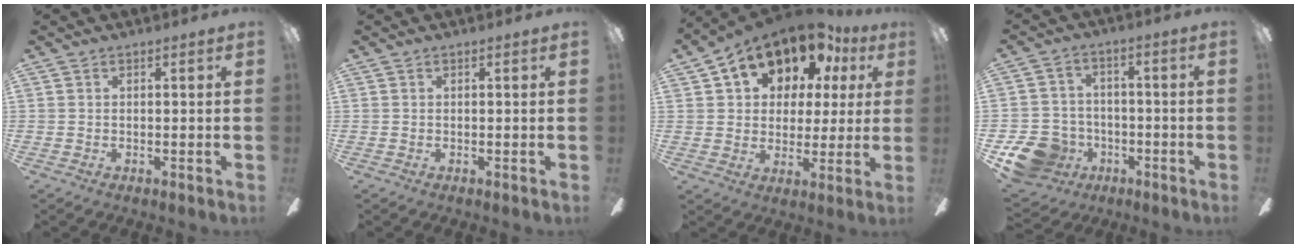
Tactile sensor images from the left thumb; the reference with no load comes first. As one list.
[{"total": 0.0}, {"total": 14.5, "force": [9.5, 9.0, 6.1], "torque": [-0.108, -0.053, 0.172]}, {"total": 11.9, "force": [-6.2, 9.0, 4.5], "torque": [-0.097, 0.045, -0.105]}]